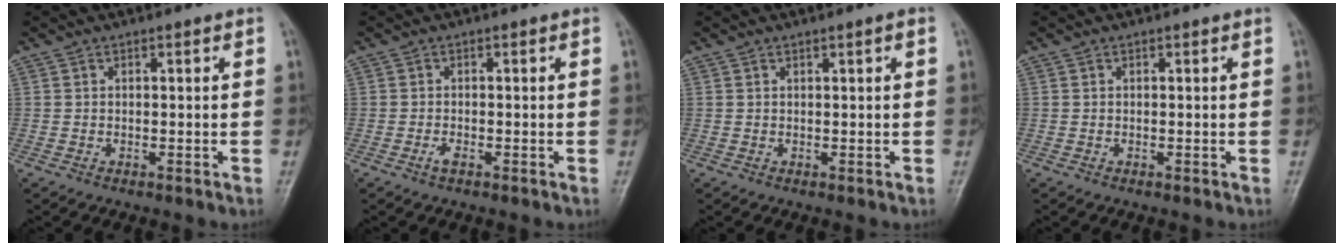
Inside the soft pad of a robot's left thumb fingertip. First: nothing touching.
{"total": 1.3, "force": [-0.8, 0.5, 1.0], "torque": [-0.024, 0.003, -0.015]}
{"total": 0.8, "force": [0.3, 0.0, 0.8], "torque": [-0.013, 0.001, 0.005]}
{"total": 0.0}